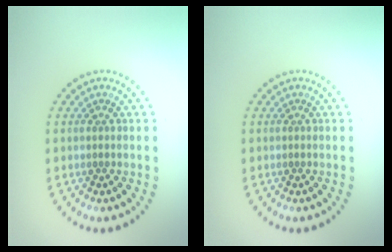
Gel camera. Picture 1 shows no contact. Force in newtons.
{"total": 0.0}